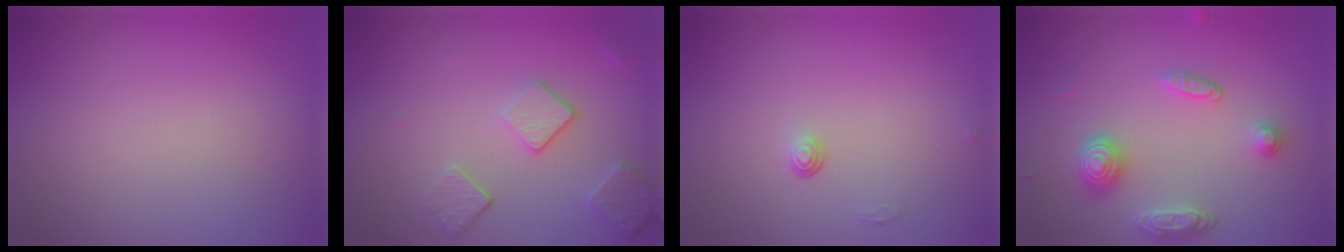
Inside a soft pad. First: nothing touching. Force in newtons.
{"total": 3.6, "press": 2.8, "slide": 2.2}
{"total": 0.8, "press": 0.5, "slide": 0.6}
{"total": 3.2, "press": 3.1, "slide": 0.7}